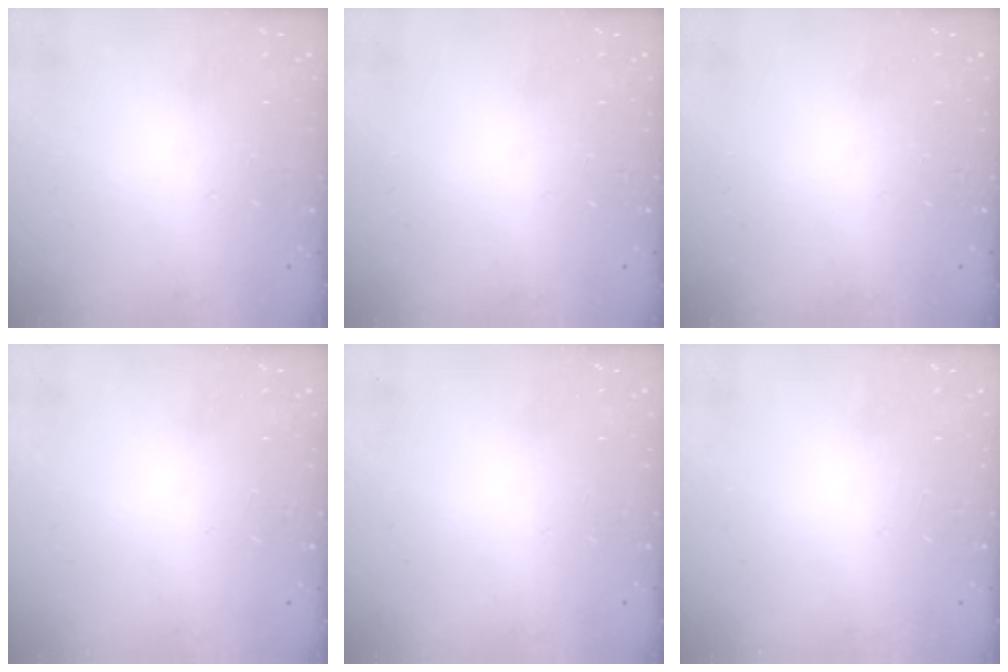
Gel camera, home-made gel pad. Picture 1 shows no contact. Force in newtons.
{"total": 0.0}
{"total": 0.0}
{"total": 0.0}
{"total": 0.0}
{"total": 0.0}